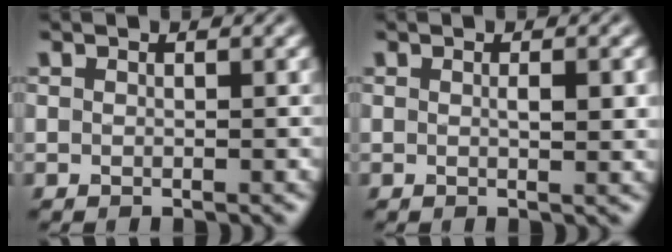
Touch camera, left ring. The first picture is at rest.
{"total": 1.7, "force": [0.1, 0.4, 1.6], "torque": [-0.023, -0.002, 0.002]}